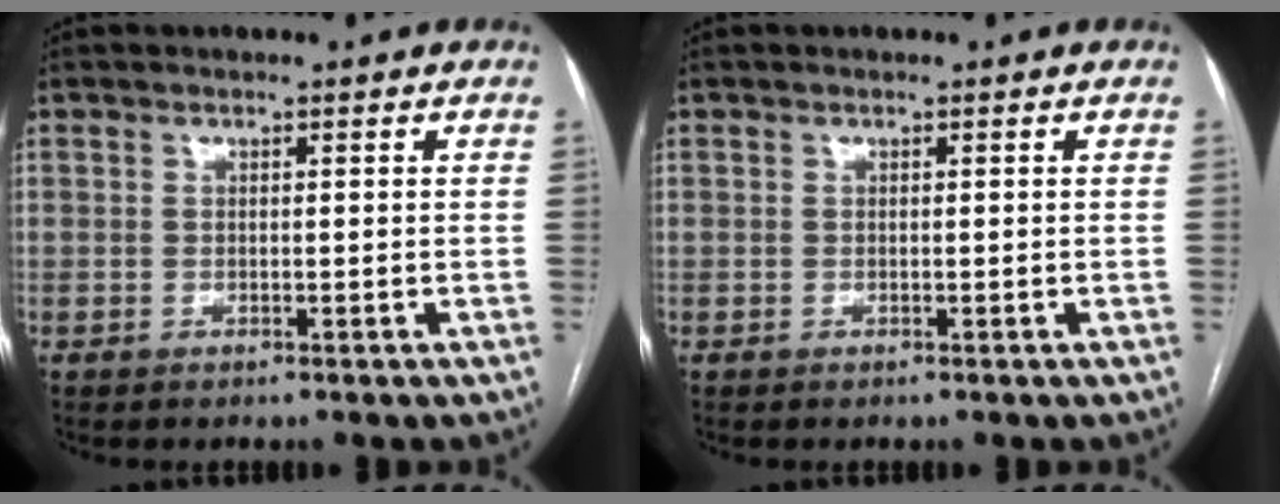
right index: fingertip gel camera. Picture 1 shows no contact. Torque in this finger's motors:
{"motor_torque": [0.03, 0.19, 0.01, 0.00]}